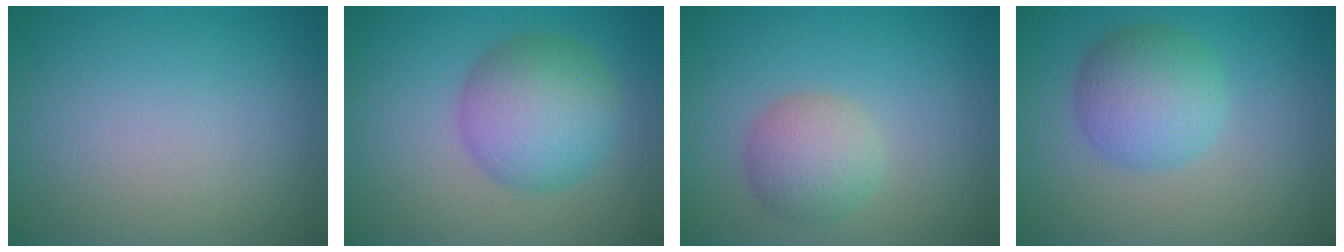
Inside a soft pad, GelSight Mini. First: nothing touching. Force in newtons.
{"total": 6.5, "press": 6.5, "slide": 0.2}
{"total": 3.5, "press": 3.5, "slide": 0.3}
{"total": 4.7, "press": 4.7, "slide": 0.2}